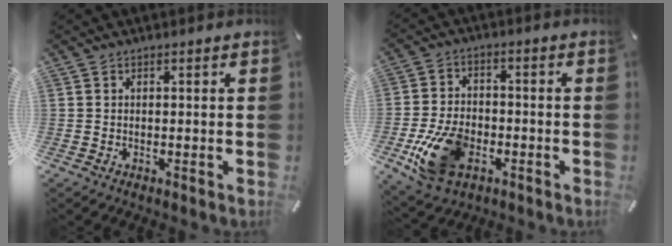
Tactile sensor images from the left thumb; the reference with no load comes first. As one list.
[{"total": 13.5, "force": [-4.9, 8.8, 9.0], "torque": [-0.183, 0.010, -0.085]}]